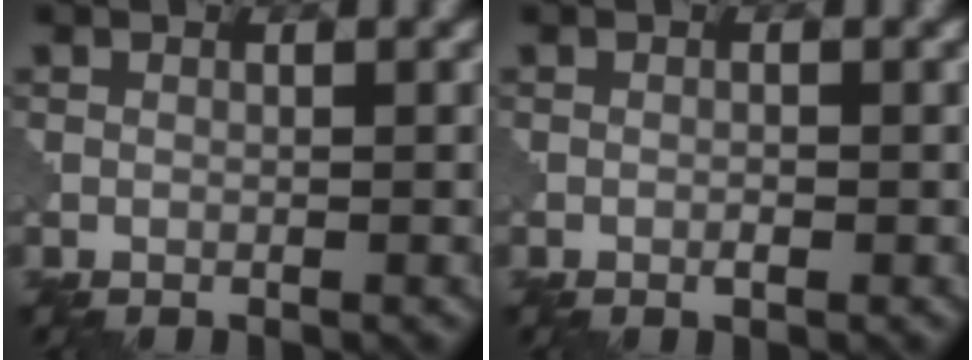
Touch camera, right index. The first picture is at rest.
{"total": 0.6, "force": [-0.3, 0.1, 0.5], "torque": [-0.012, 0.000, -0.005]}